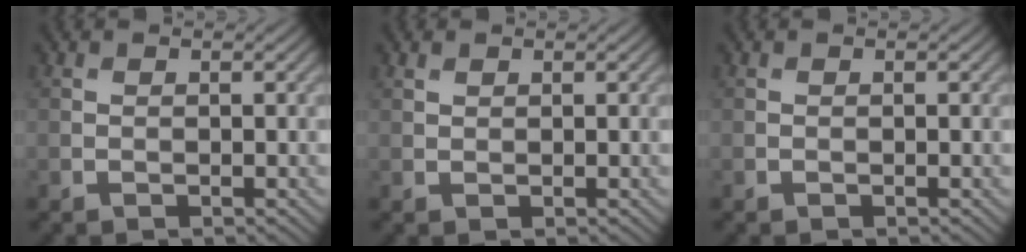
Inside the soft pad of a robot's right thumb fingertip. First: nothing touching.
{"total": 0.8, "force": [0.7, 0.4, 0.3], "torque": [-0.011, 0.000, 0.016]}
{"total": 0.0}